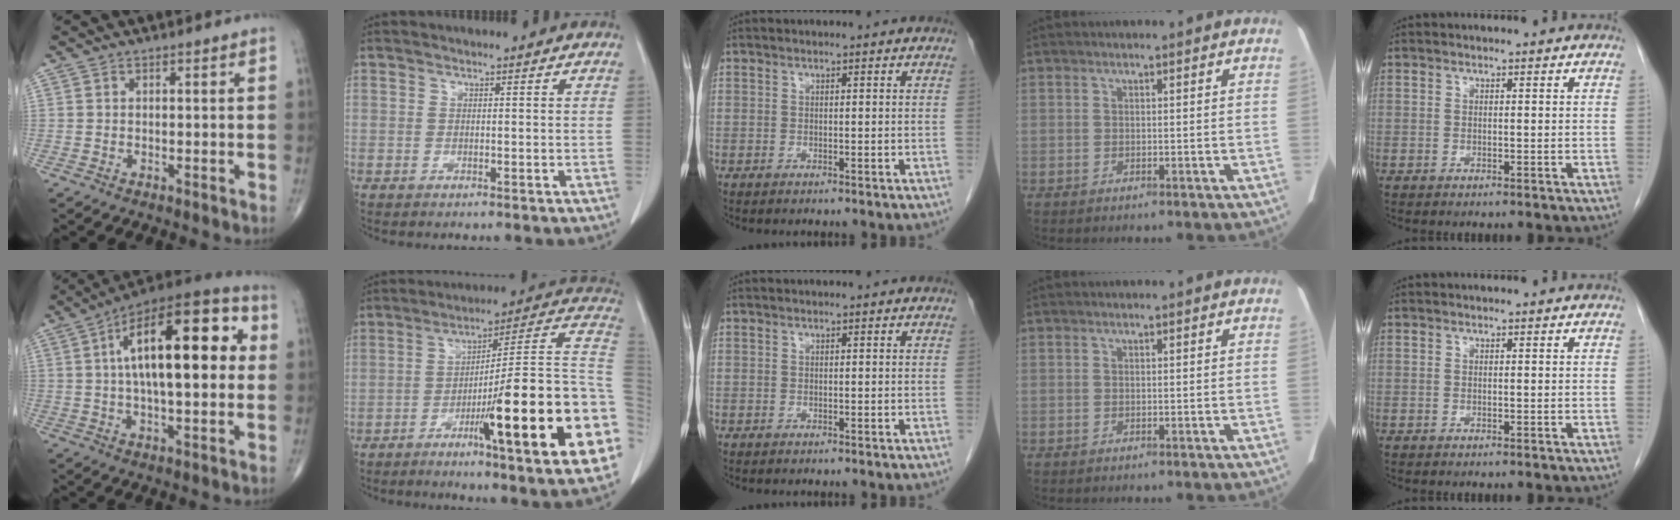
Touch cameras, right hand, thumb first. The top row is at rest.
{"thumb": {"total": 24.1, "force": [4.5, 9.5, 21.6], "torque": [-0.329, 0.021, 0.059]}, "index": {"total": 25.4, "force": [-7.5, 1.0, 24.3], "torque": [-0.257, -0.003, -0.117]}}